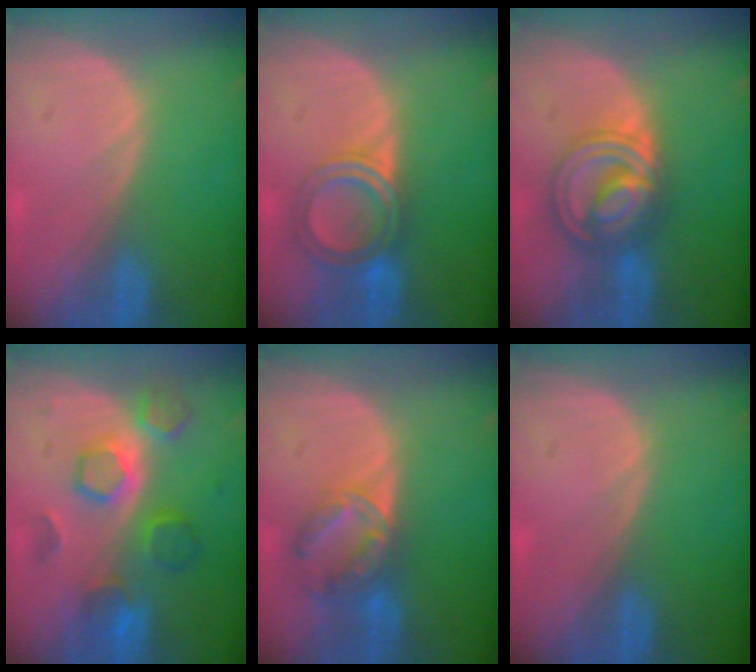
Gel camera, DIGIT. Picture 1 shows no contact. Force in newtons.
{"total": 5.7, "press": 5.6, "slide": 1.3}
{"total": 8.0, "press": 8.0, "slide": 0.5}
{"total": 8.2, "press": 7.7, "slide": 2.9}
{"total": 7.3, "press": 6.0, "slide": 4.0}
{"total": 0.0}